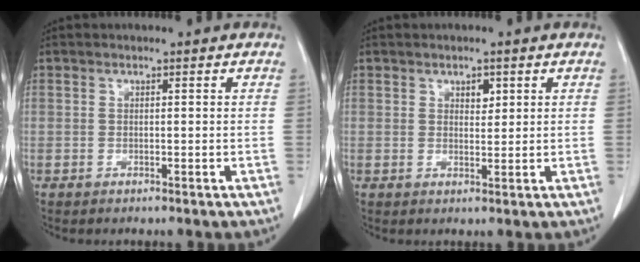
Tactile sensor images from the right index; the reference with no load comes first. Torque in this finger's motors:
{"motor_torque": [0.12, -0.06, 0.01, 0.03]}